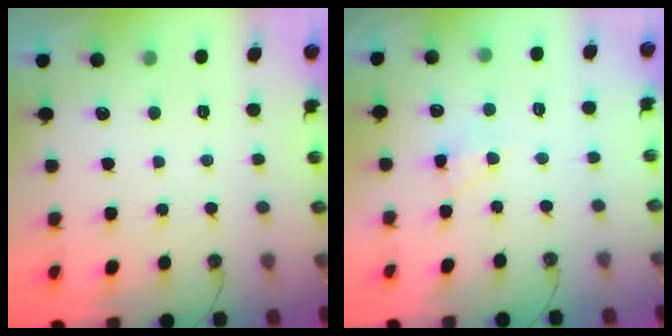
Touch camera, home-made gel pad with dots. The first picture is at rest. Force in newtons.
{"total": 6.0, "press": 5.9, "slide": 0.7}